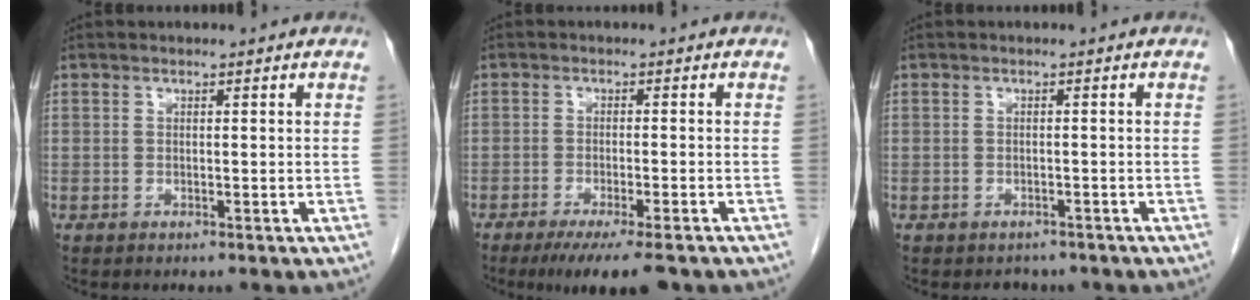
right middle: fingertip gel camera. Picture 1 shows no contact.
{"total": 8.8, "force": [-6.8, 1.0, 5.6], "torque": [-0.072, -0.015, -0.100]}
{"total": 2.4, "force": [-1.9, 1.3, 0.0], "torque": [-0.004, 0.003, -0.028]}